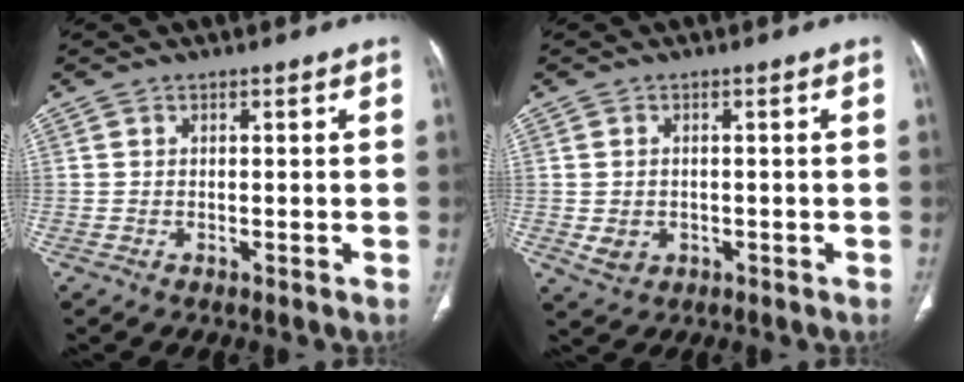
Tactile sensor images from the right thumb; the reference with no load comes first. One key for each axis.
{"total": 3.1, "fx": -0.6, "fy": 2.6, "fz": 1.6, "tx": -0.027, "ty": 0.002, "tz": 0.002}